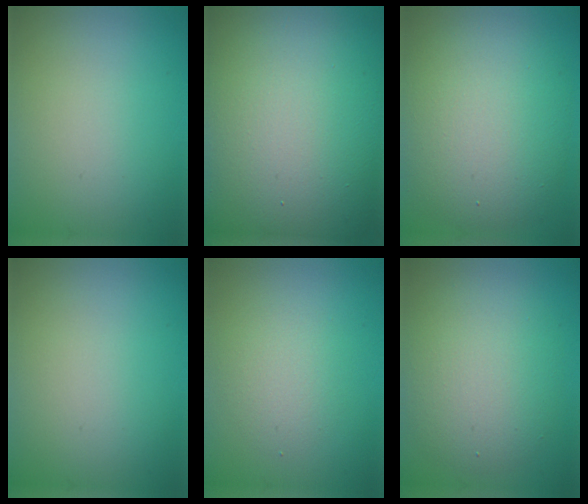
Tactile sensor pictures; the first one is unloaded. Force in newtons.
{"total": 23.4, "press": 23.4, "slide": 1.4}
{"total": 9.2, "press": 9.2, "slide": 0.7}
{"total": 0.0}
{"total": 2.3, "press": 2.3, "slide": 0.1}
{"total": 5.7, "press": 5.7, "slide": 0.4}